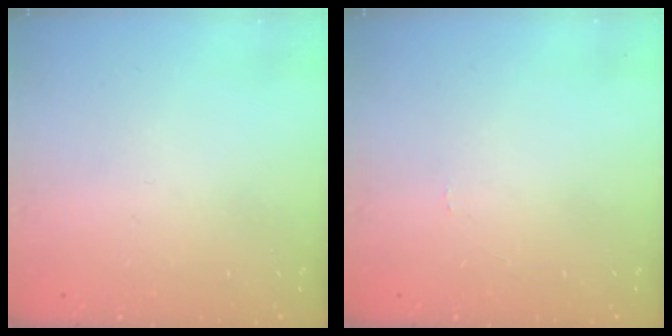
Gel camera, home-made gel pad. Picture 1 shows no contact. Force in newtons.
{"total": 0.0}